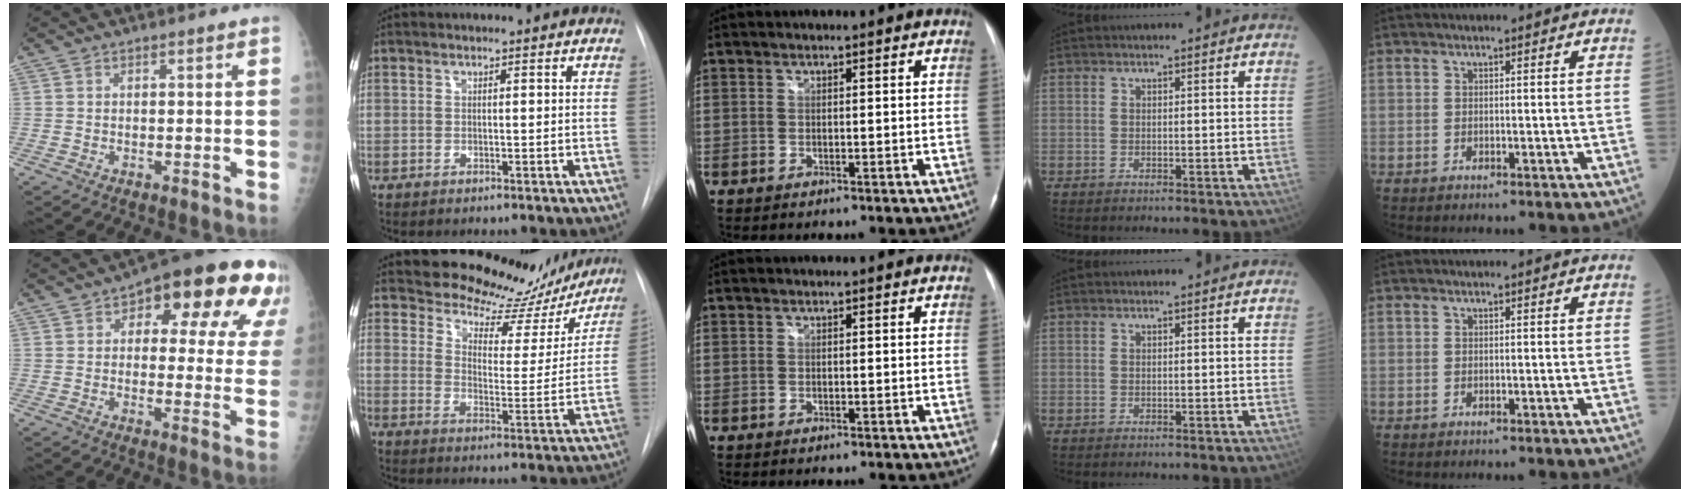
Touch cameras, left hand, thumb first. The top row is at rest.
{"thumb": {"total": 20.1, "force": [9.3, 9.3, 15.3], "torque": [-0.150, 0.001, 0.113]}, "index": {"total": 16.3, "force": [14.6, 6.4, 3.6], "torque": [-0.023, -0.031, 0.168]}}